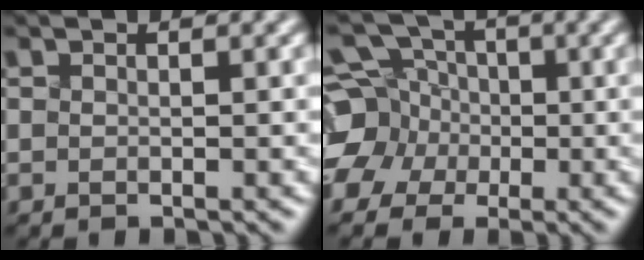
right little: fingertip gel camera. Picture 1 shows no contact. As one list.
[{"total": 9.2, "force": [-1.3, 8.3, 3.8], "torque": [-0.109, 0.027, -0.056]}]